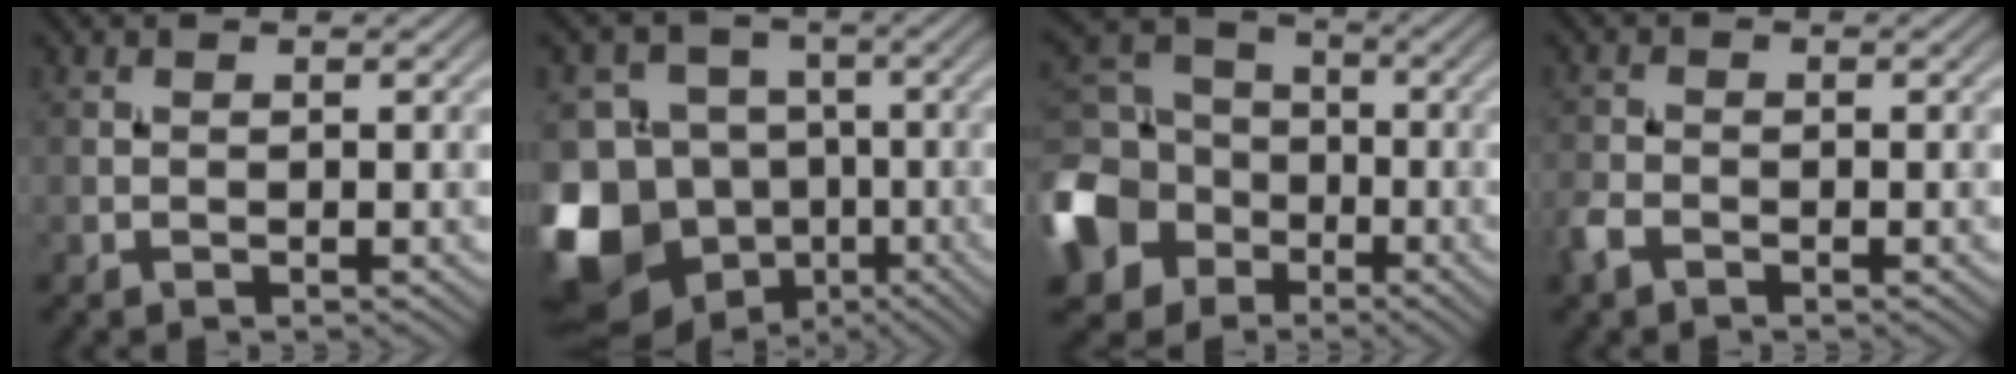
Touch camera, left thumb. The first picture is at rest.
{"total": 15.1, "force": [-6.2, 12.1, 6.6], "torque": [-0.199, -0.005, -0.130]}
{"total": 16.0, "force": [-5.4, 13.1, 7.4], "torque": [-0.242, -0.032, -0.121]}
{"total": 2.5, "force": [-1.7, 1.4, 1.3], "torque": [-0.034, -0.004, -0.043]}